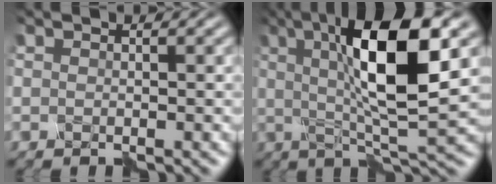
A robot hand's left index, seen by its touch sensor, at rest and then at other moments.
{"total": 10.9, "force": [2.5, 2.3, 10.3], "torque": [-0.161, 0.008, 0.041]}